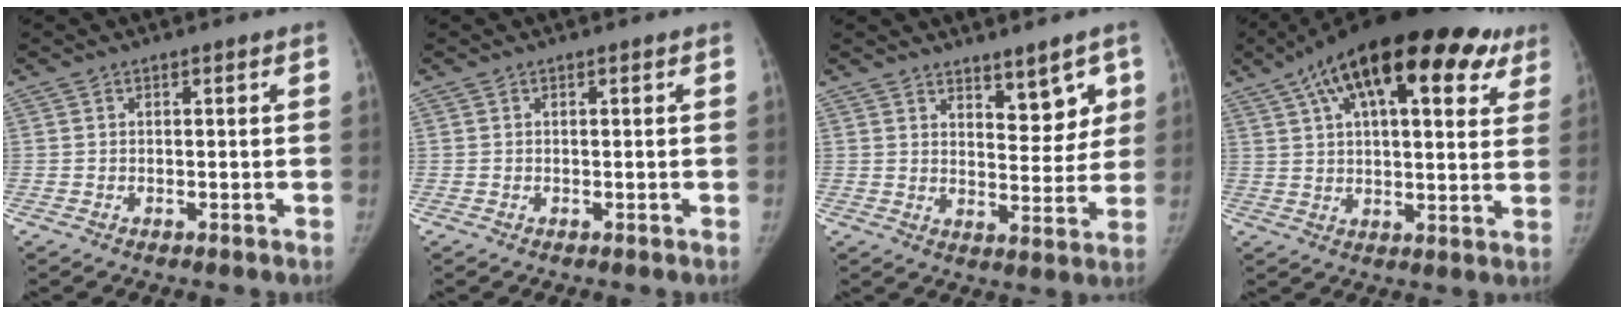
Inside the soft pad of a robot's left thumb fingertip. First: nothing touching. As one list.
[{"total": 0.0}, {"total": 7.8, "force": [4.7, 3.9, 4.9], "torque": [-0.026, -0.036, 0.071]}, {"total": 27.5, "force": [14.2, 11.9, 20.3], "torque": [-0.288, 0.023, 0.208]}]